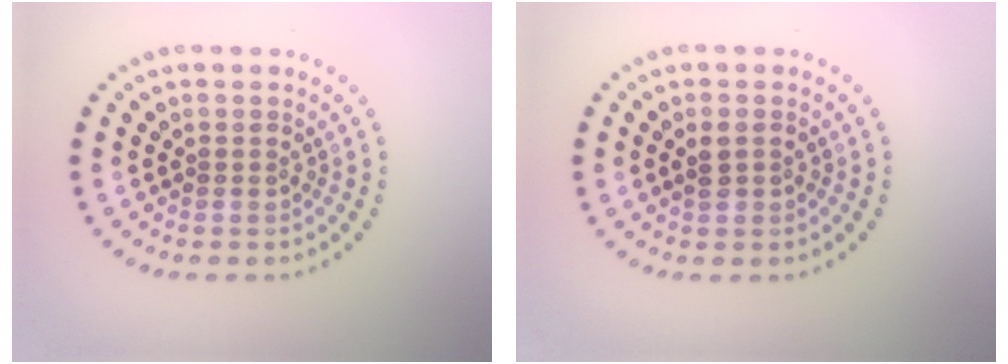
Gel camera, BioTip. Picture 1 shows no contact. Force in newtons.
{"total": 1.5, "press": 1.5, "slide": 0.1}